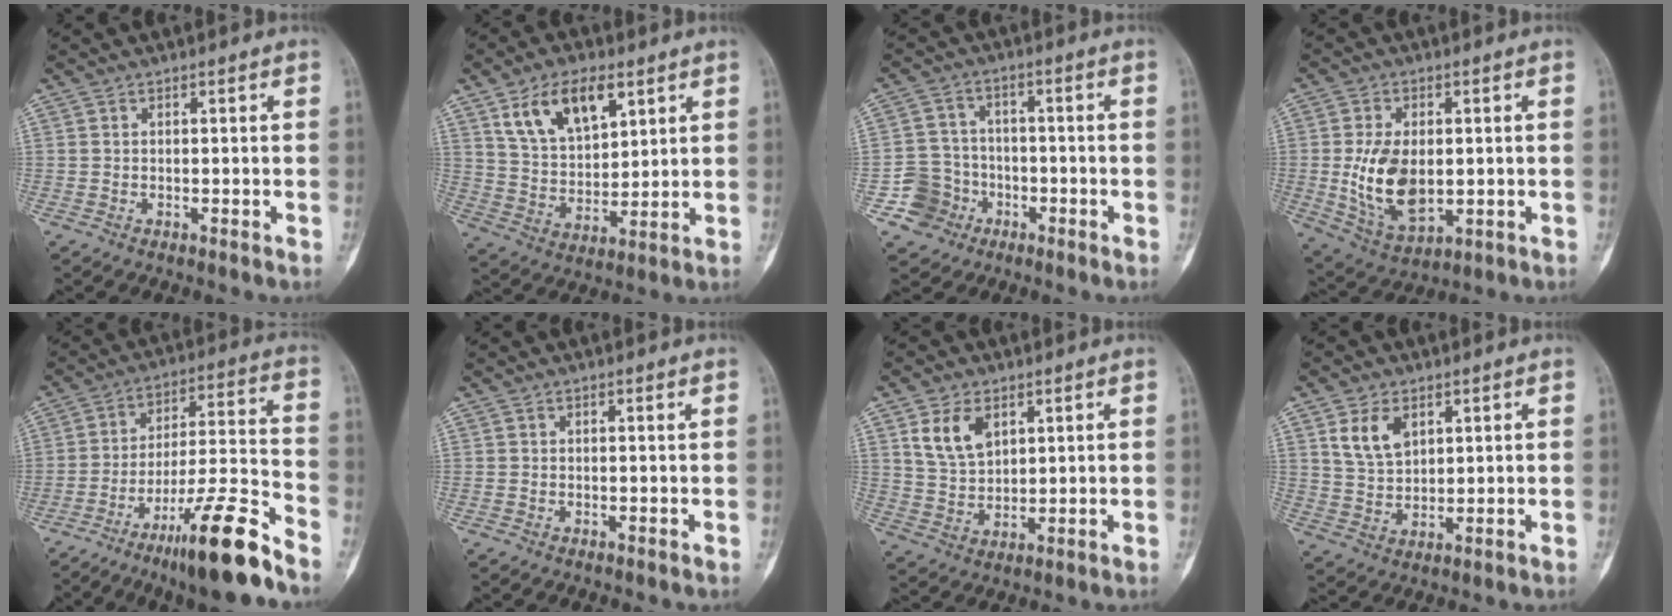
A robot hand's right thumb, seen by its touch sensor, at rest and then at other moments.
{"total": 13.1, "force": [6.8, 6.9, 8.7], "torque": [-0.130, -0.024, 0.133]}
{"total": 7.4, "force": [-3.4, 6.5, 0.5], "torque": [0.029, 0.029, -0.061]}
{"total": 12.6, "force": [-0.6, 7.6, 10.1], "torque": [-0.175, -0.009, 0.006]}
{"total": 16.8, "force": [-11.7, 1.6, 12.0], "torque": [-0.200, 0.077, -0.192]}
{"total": 0.0}
{"total": 8.0, "force": [3.6, 5.2, 4.9], "torque": [-0.075, -0.018, 0.077]}
{"total": 7.2, "force": [3.3, 4.6, 4.4], "torque": [-0.066, -0.016, 0.069]}